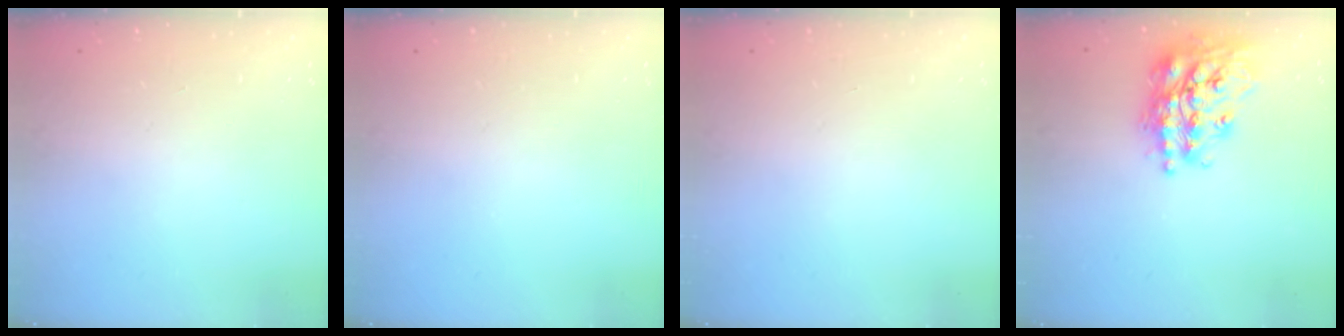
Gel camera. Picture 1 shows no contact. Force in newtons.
{"total": 0.0}
{"total": 0.0}
{"total": 20.7, "press": 20.6, "slide": 1.6}